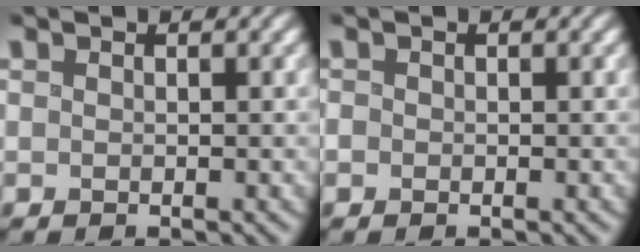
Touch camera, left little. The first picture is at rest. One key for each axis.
{"total": 1.1, "fx": -0.1, "fy": 1.1, "fz": 0.4, "tx": 0.000, "ty": 0.004, "tz": -0.005}